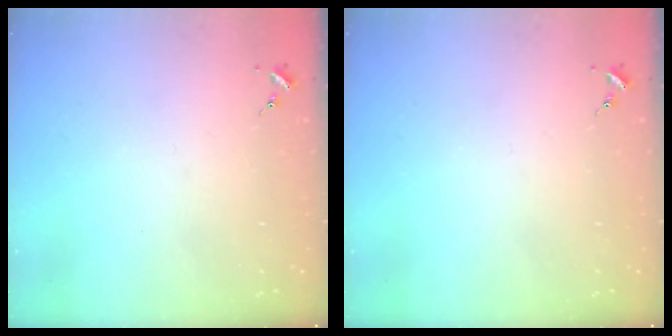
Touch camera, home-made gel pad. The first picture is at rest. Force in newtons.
{"total": 0.0}